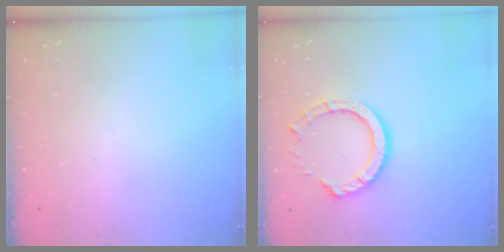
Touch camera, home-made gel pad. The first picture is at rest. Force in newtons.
{"total": 10.6, "press": 10.6, "slide": 0.9}